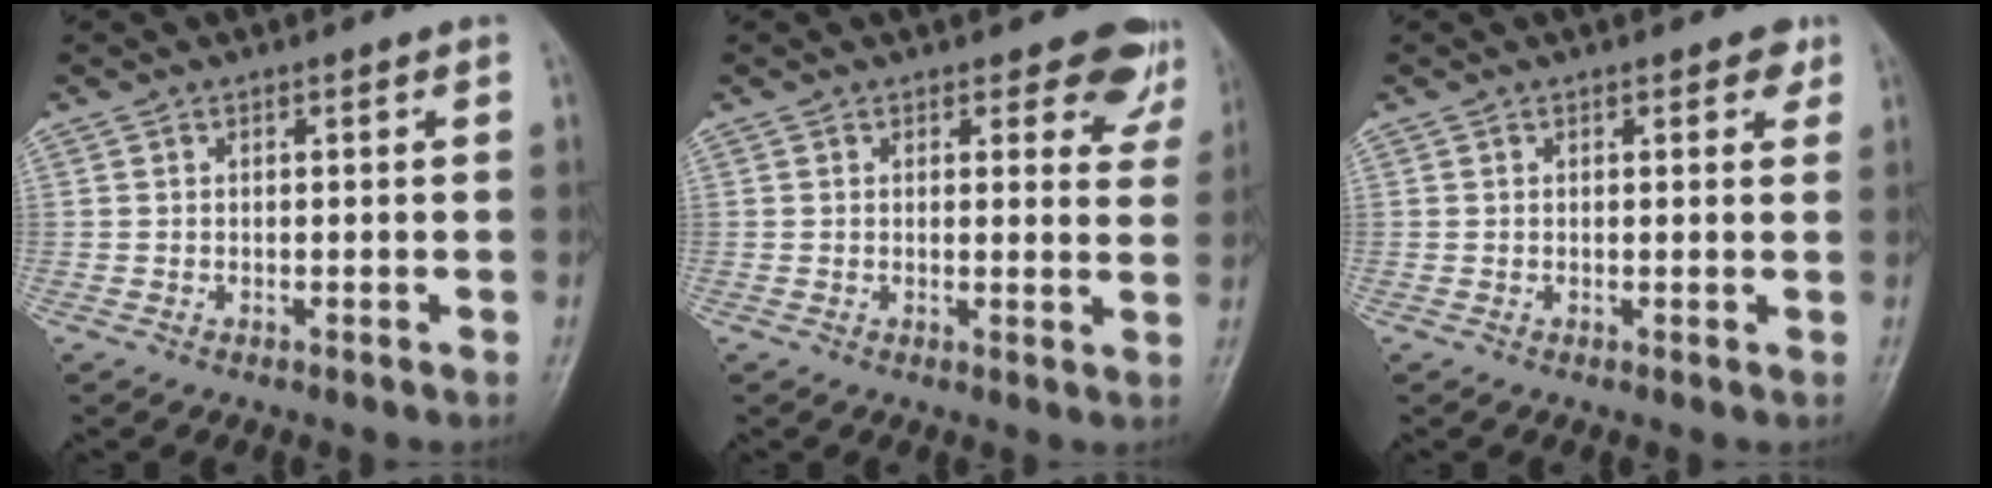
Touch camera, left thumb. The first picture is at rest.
{"total": 6.8, "force": [5.6, 3.2, 2.3], "torque": [0.013, -0.032, 0.045]}
{"total": 1.9, "force": [1.2, 1.0, 1.1], "torque": [0.001, -0.003, 0.010]}